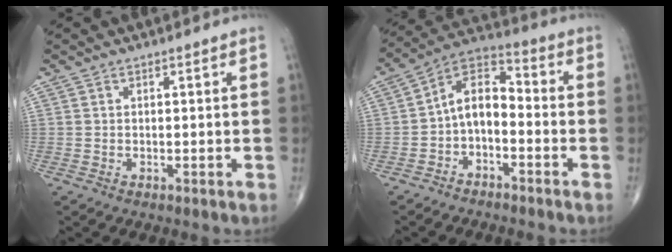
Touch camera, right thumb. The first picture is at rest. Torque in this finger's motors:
{"motor_torque": [0.17, 0.50, 0.09, -0.26, 0.07]}